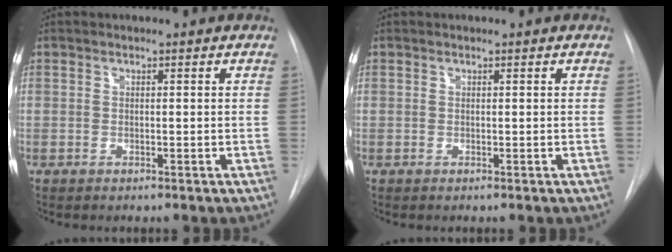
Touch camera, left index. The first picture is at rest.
{"total": 0.0}